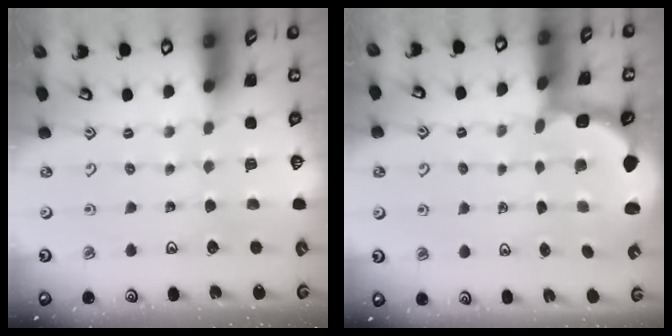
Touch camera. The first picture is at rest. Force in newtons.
{"total": 3.0, "press": 2.0, "slide": 2.2}